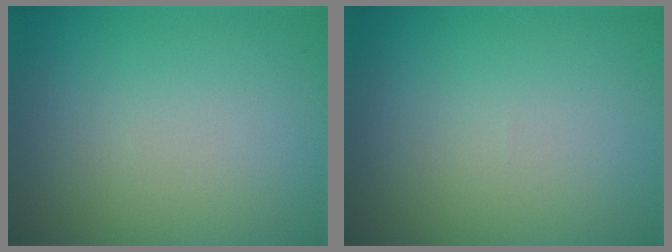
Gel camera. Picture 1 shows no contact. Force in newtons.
{"total": 0.0}